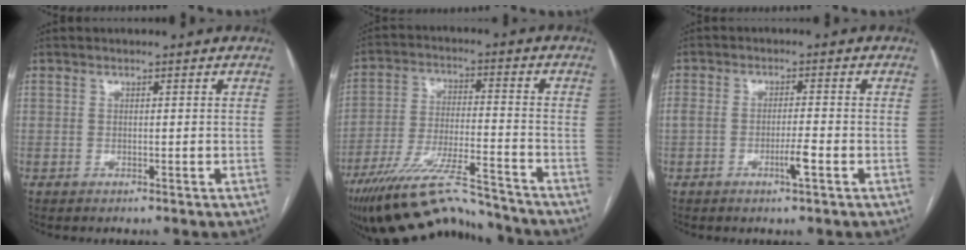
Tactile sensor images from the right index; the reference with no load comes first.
{"total": 18.2, "force": [-15.8, 2.0, 8.8], "torque": [-0.170, -0.010, -0.271]}
{"total": 3.9, "force": [-1.6, 0.4, 3.5], "torque": [-0.068, 0.000, -0.029]}